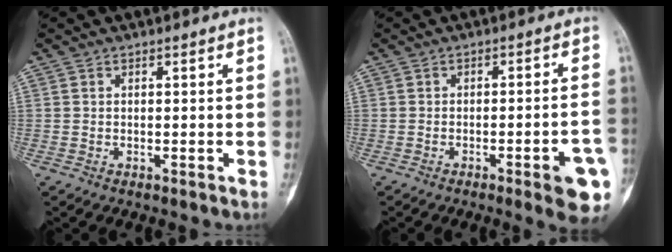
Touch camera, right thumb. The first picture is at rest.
{"total": 9.2, "force": [-3.8, 1.7, 8.2], "torque": [-0.091, 0.017, -0.042]}